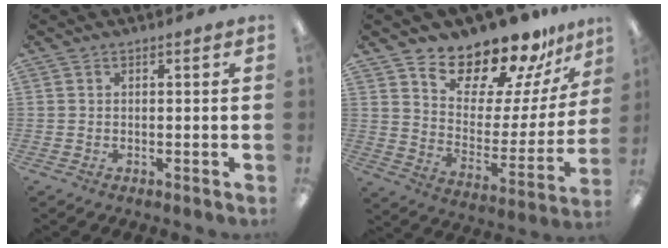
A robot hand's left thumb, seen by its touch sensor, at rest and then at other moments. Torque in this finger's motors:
{"motor_torque": [0.41, 0.38, 1.41, -1.36, 0.08]}